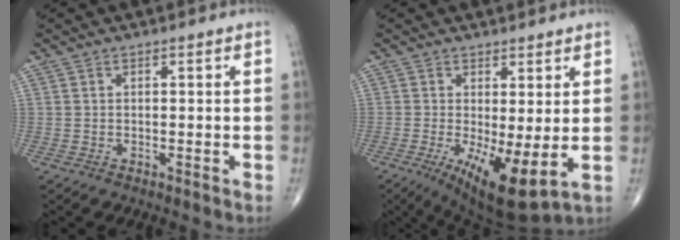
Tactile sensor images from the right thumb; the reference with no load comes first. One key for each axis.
{"total": 10.3, "fx": -1.4, "fy": 3.0, "fz": 9.8, "tx": -0.163, "ty": -0.026, "tz": -0.014}